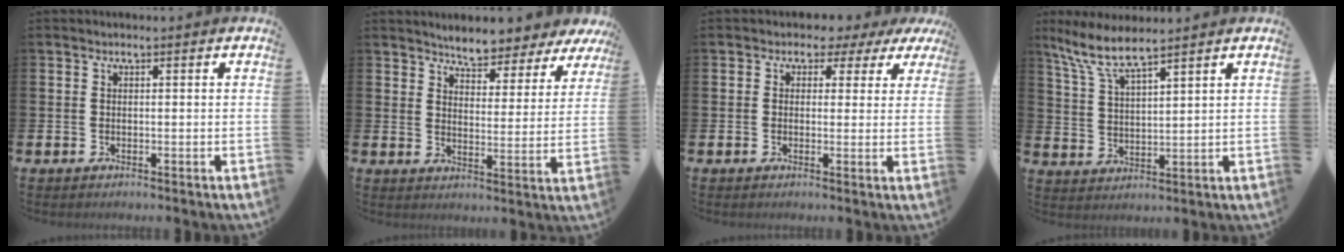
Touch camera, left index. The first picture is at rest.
{"total": 5.2, "force": [5.1, 0.8, 0.4], "torque": [-0.029, -0.036, 0.087]}
{"total": 2.2, "force": [1.0, 1.9, 0.6], "torque": [-0.012, -0.001, 0.009]}
{"total": 6.6, "force": [5.8, 0.8, 3.1], "torque": [-0.081, -0.022, 0.102]}